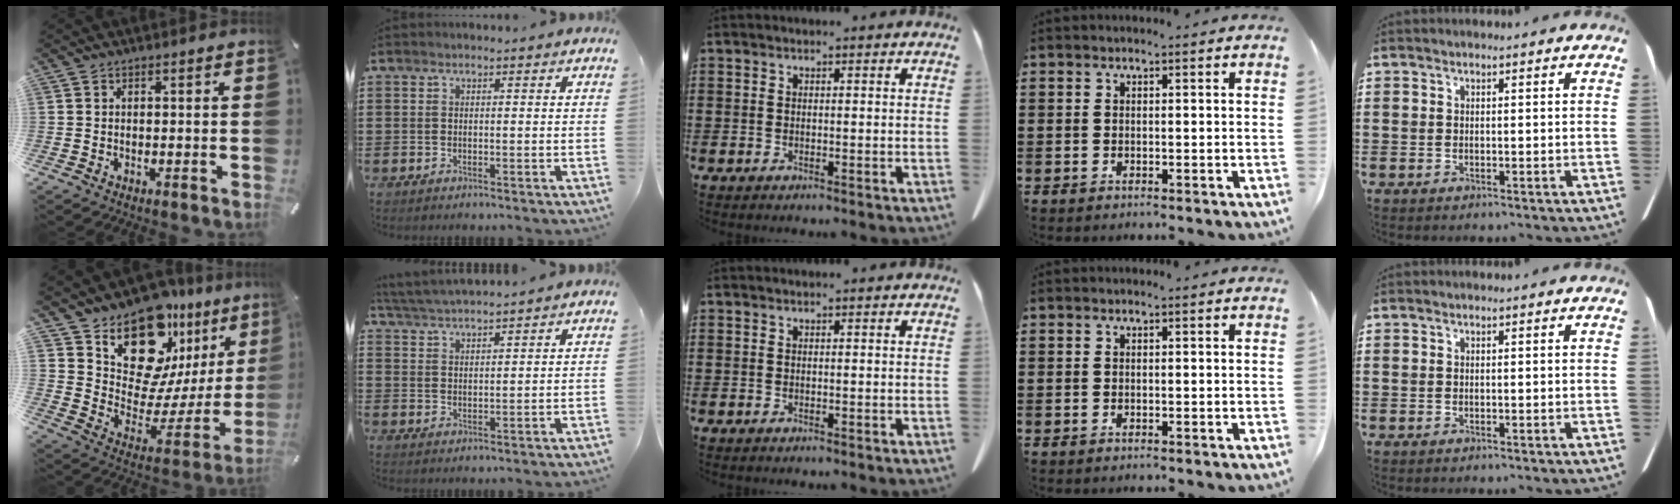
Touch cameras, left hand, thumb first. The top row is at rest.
{"thumb": {"total": 17.6, "force": [14.0, 8.6, 6.2], "torque": [-0.085, -0.142, 0.242]}, "index": {"total": 3.5, "force": [3.4, -0.3, 0.5], "torque": [-0.022, -0.012, 0.061]}}